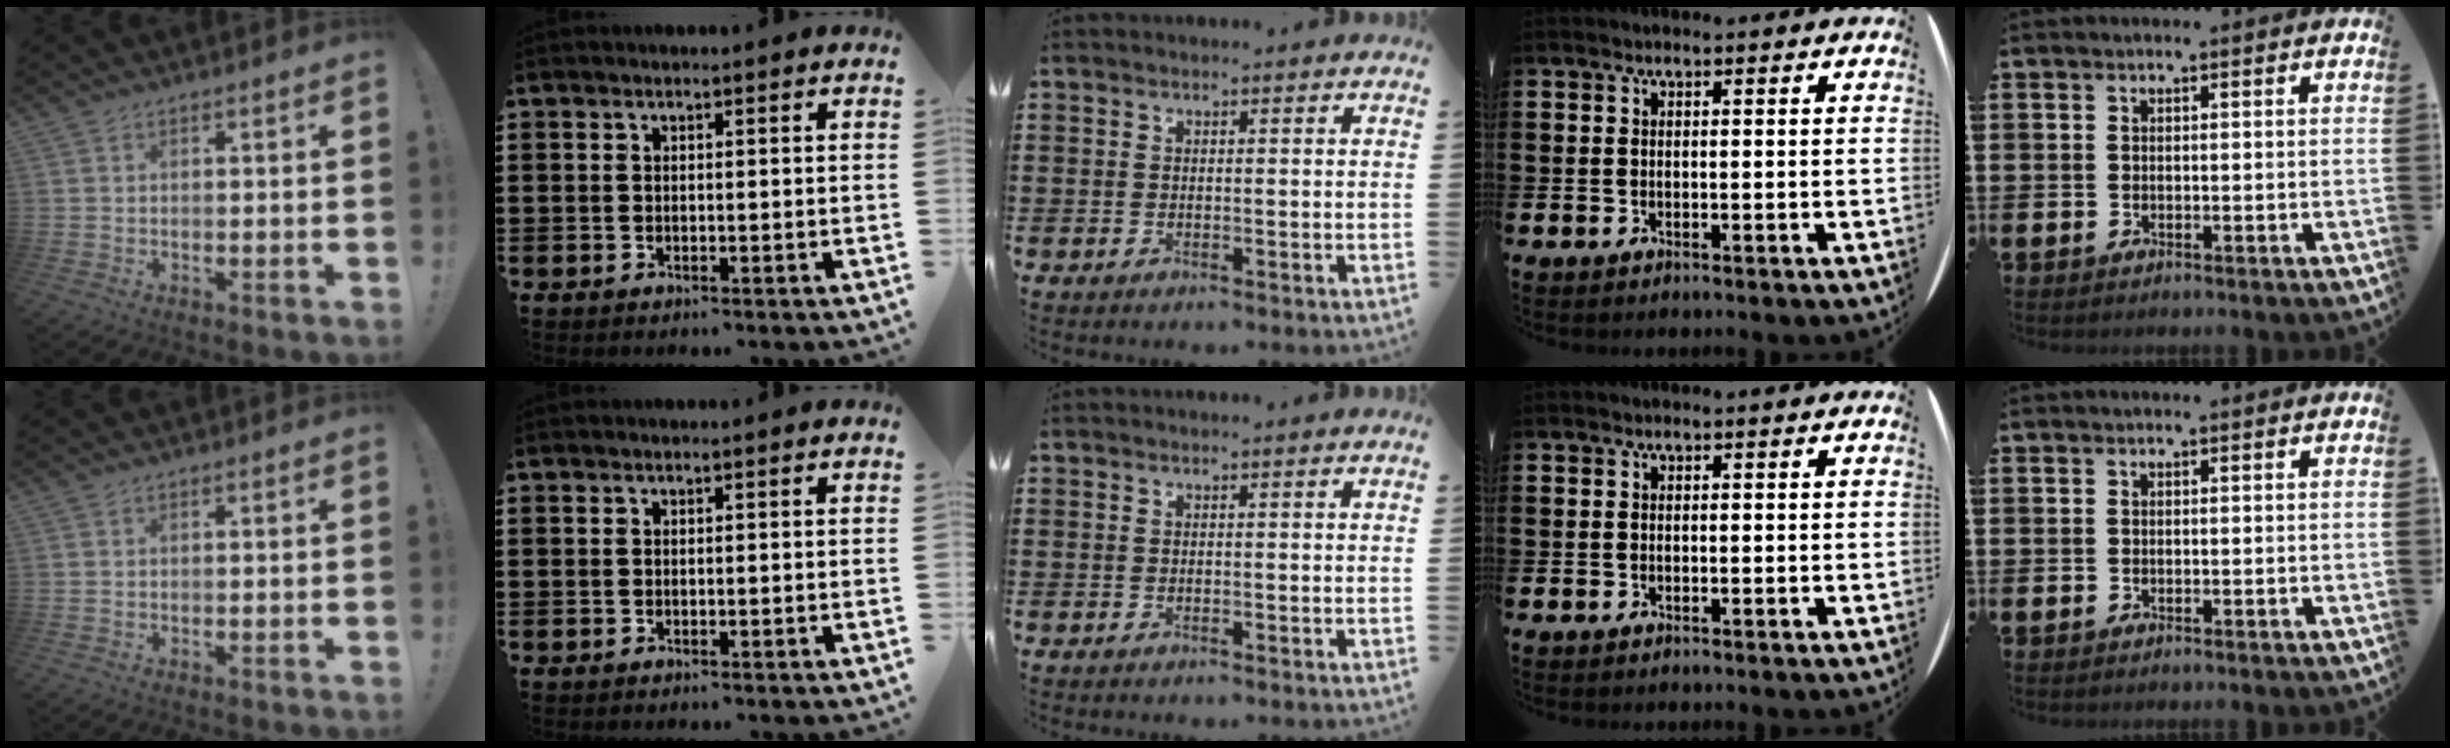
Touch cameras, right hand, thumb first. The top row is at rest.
{}